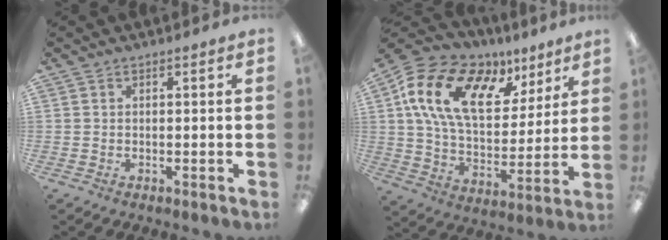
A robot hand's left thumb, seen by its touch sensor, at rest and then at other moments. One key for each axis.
{"total": 20.6, "fx": 9.5, "fy": 11.8, "fz": 14.0, "tx": -0.266, "ty": -0.027, "tz": 0.168}